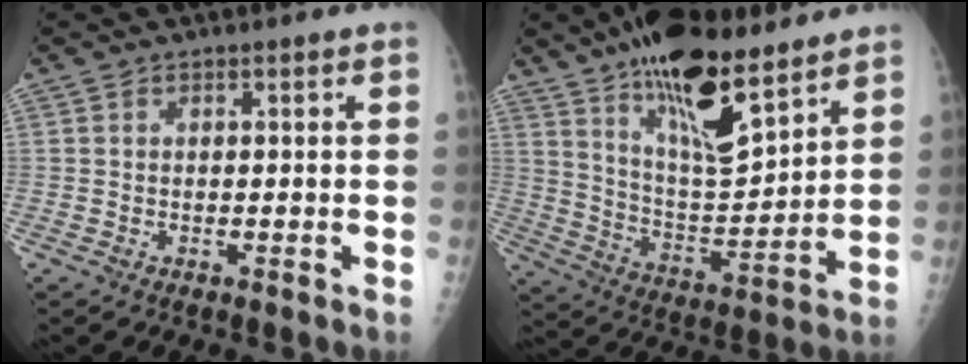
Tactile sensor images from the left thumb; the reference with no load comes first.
{"total": 19.3, "force": [12.9, 6.7, 12.7], "torque": [-0.184, -0.076, 0.227]}